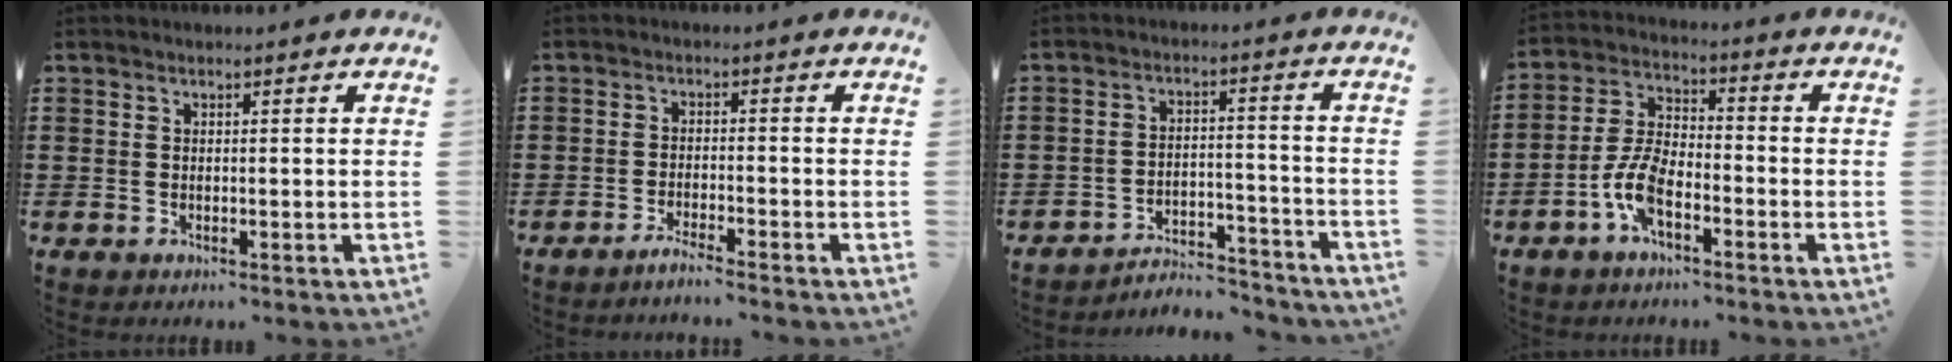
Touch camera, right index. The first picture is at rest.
{"total": 2.2, "force": [-2.1, -0.3, 0.8], "torque": [-0.013, 0.002, -0.039]}
{"total": 4.7, "force": [-4.4, 0.9, 1.1], "torque": [-0.022, 0.009, -0.091]}
{"total": 7.4, "force": [-3.6, 3.0, 5.7], "torque": [-0.144, -0.004, -0.075]}